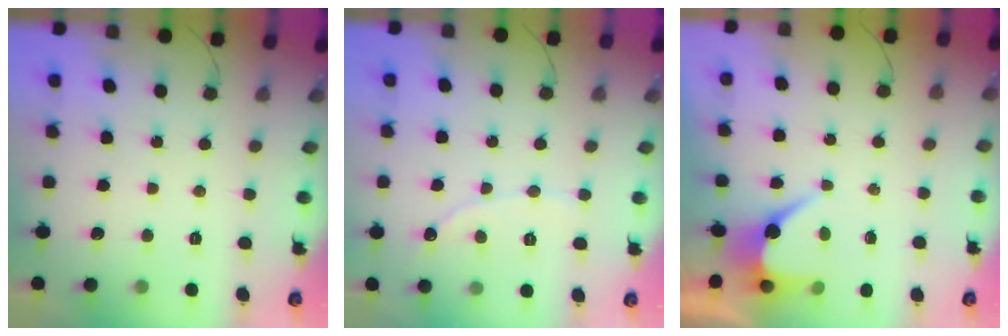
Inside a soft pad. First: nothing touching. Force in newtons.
{"total": 2.3, "press": 2.3, "slide": 0.2}
{"total": 5.7, "press": 5.7, "slide": 0.1}